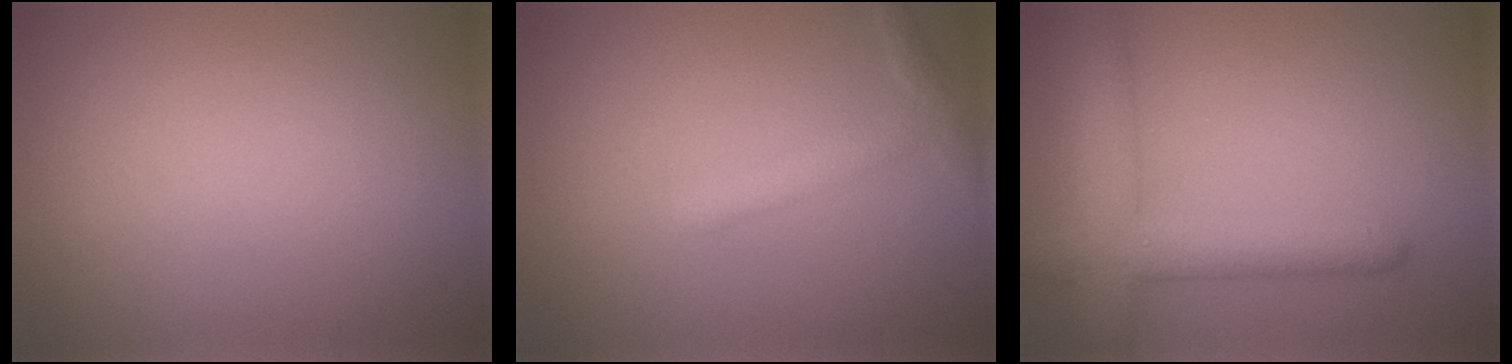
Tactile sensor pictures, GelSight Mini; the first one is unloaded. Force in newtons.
{"total": 2.2, "press": 2.2, "slide": 0.1}
{"total": 5.0, "press": 5.0, "slide": 0.2}